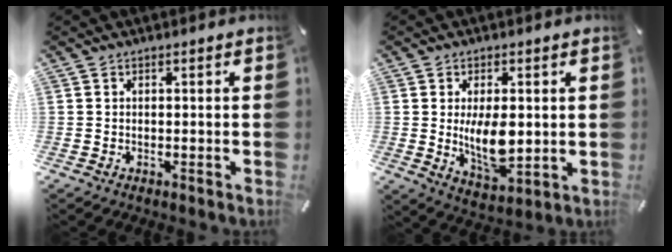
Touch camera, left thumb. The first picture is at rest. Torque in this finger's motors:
{"motor_torque": [1.49, 2.19, 0.28, -0.14, 0.34]}